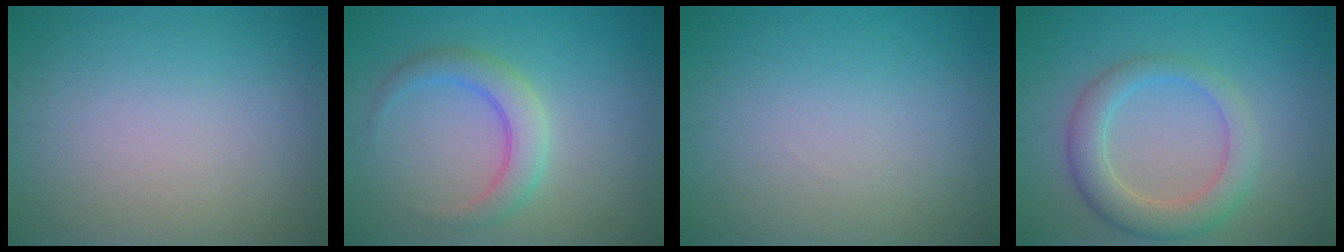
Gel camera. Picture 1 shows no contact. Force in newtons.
{"total": 3.4, "press": 3.4, "slide": 0.1}
{"total": 0.0}
{"total": 4.4, "press": 4.4, "slide": 0.4}